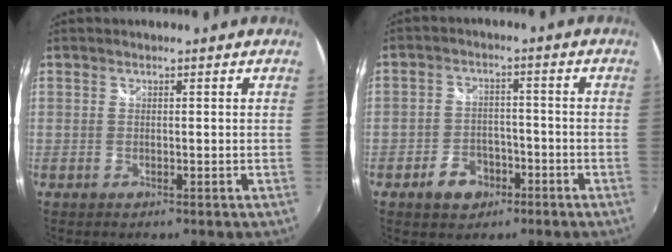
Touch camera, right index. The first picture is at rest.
{"total": 6.2, "force": [-3.6, 4.4, 2.4], "torque": [-0.066, 0.013, -0.050]}